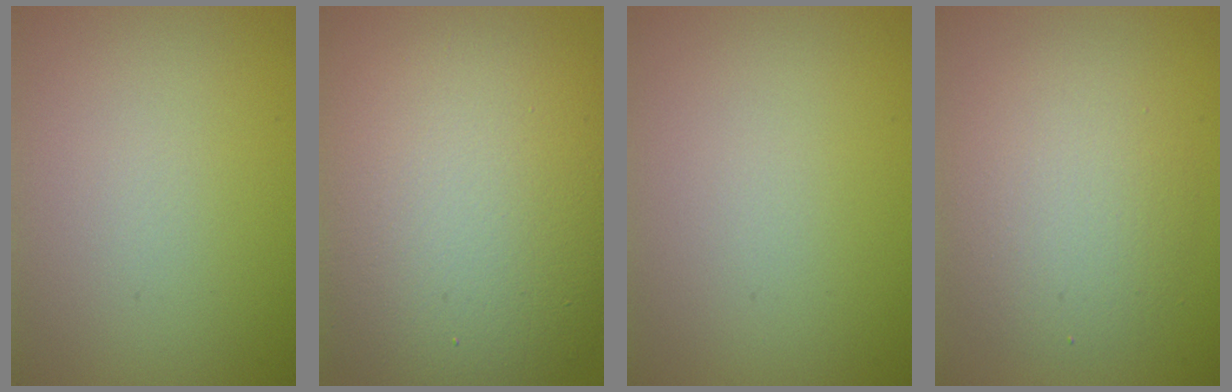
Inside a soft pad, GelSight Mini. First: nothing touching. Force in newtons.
{"total": 14.3, "press": 14.2, "slide": 0.7}
{"total": 0.0}
{"total": 4.1, "press": 4.1, "slide": 0.2}